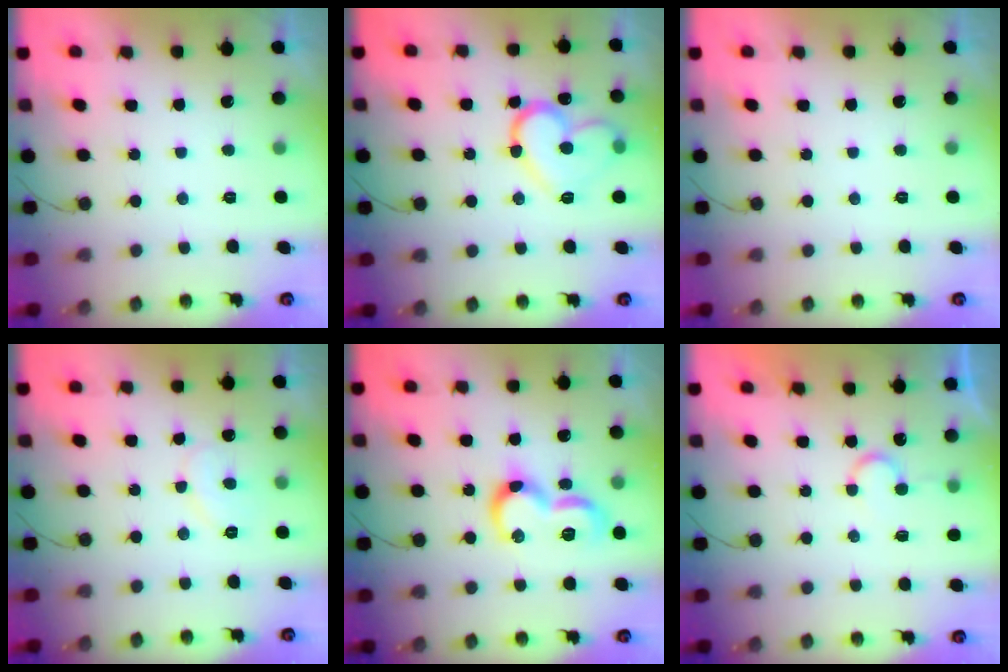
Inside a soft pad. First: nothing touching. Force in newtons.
{"total": 15.0, "press": 14.9, "slide": 1.5}
{"total": 0.0}
{"total": 6.9, "press": 6.9, "slide": 0.4}
{"total": 12.9, "press": 12.8, "slide": 1.1}
{"total": 5.5, "press": 5.5, "slide": 0.4}